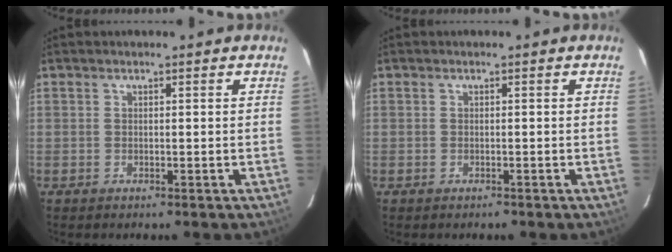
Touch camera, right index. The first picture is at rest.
{"total": 0.7, "force": [-0.5, 0.4, 0.1], "torque": [-0.004, 0.001, -0.007]}